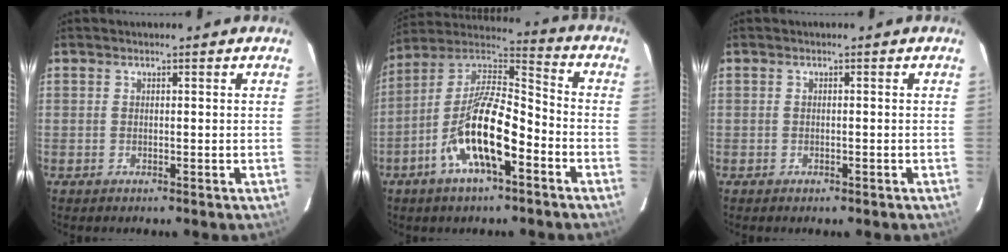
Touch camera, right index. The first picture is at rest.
{"total": 16.7, "force": [-7.2, 5.6, 14.0], "torque": [-0.268, -0.004, -0.141]}
{"total": 0.9, "force": [-0.6, 0.4, 0.3], "torque": [-0.005, 0.000, -0.010]}